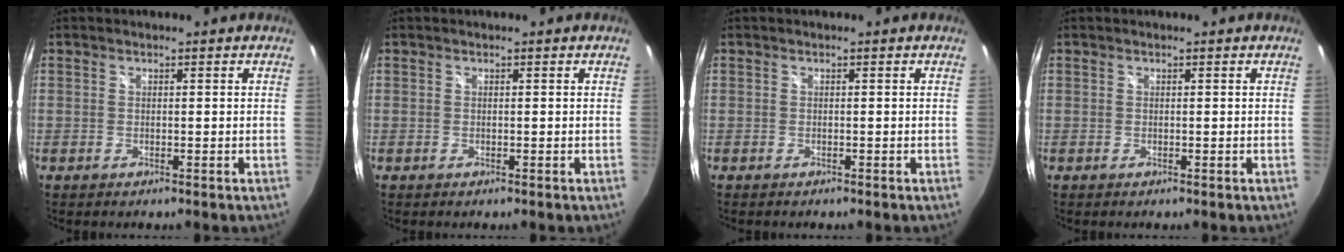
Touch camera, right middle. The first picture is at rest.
{"total": 0.0}
{"total": 0.0}
{"total": 0.0}